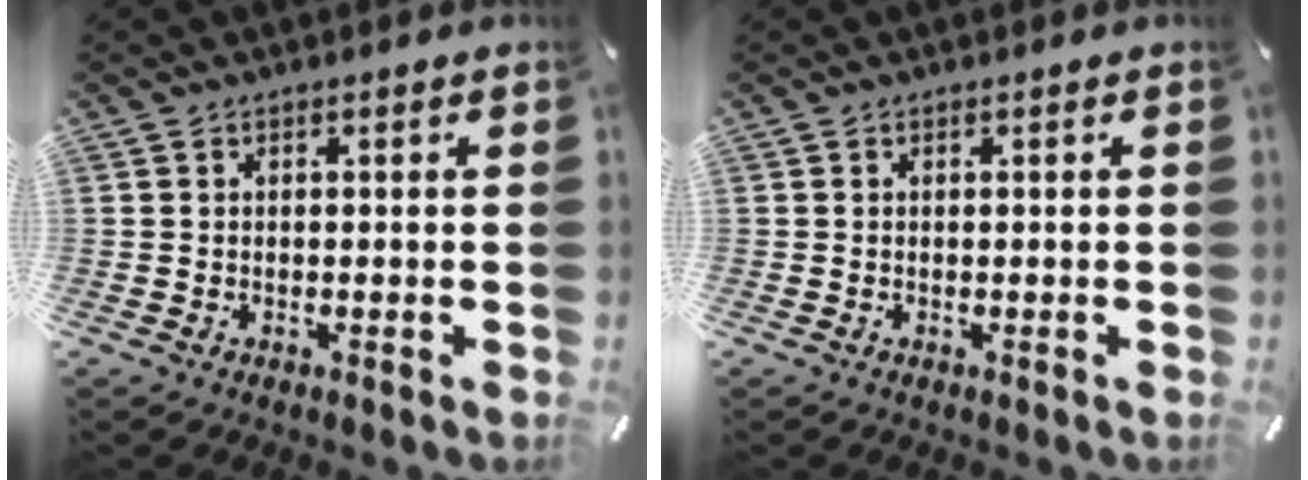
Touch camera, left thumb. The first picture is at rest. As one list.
[{"total": 0.0}]